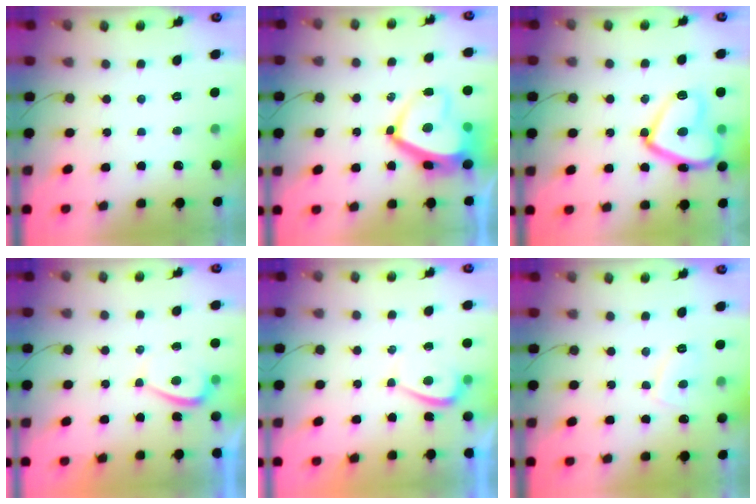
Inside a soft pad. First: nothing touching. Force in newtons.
{"total": 11.1, "press": 10.8, "slide": 2.2}
{"total": 16.8, "press": 16.7, "slide": 1.4}
{"total": 1.1, "press": 1.0, "slide": 0.6}
{"total": 1.1, "press": 1.0, "slide": 0.6}
{"total": 4.2, "press": 4.2, "slide": 0.5}